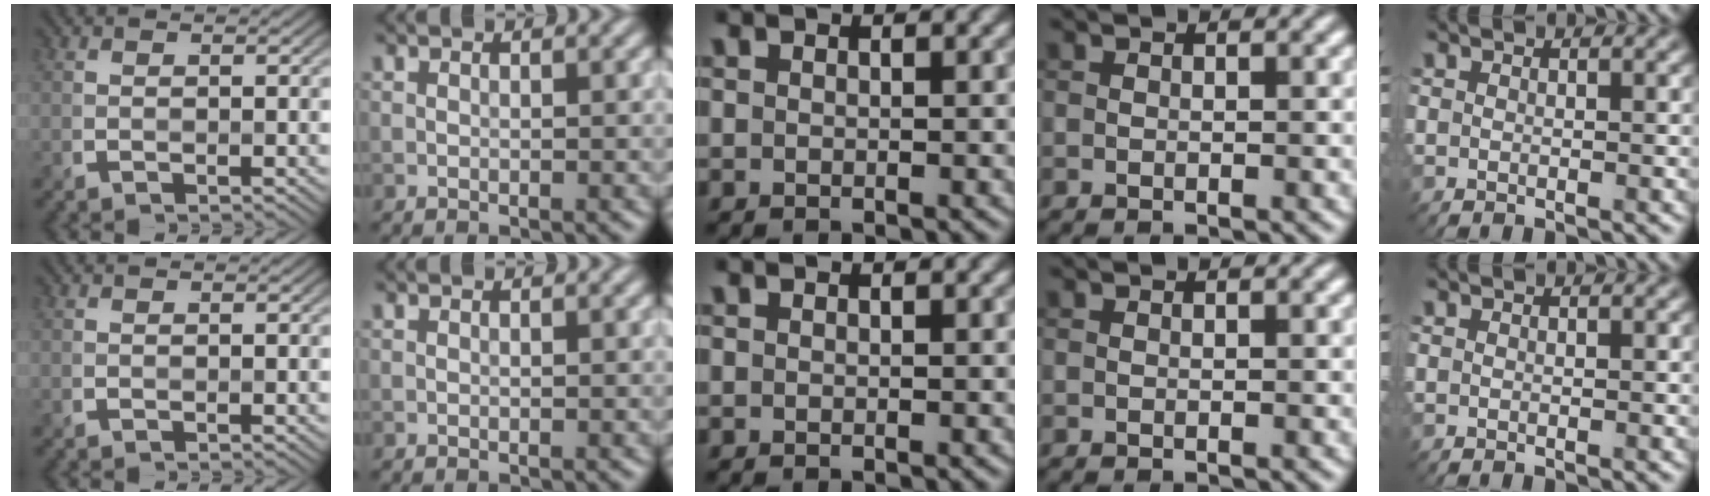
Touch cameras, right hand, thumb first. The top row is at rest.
{}